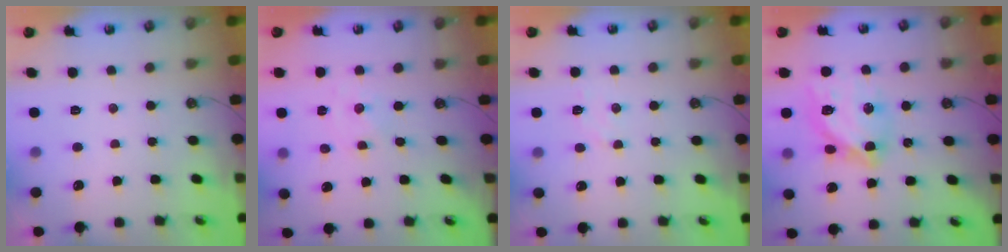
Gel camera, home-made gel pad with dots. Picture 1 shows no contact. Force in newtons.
{"total": 0.0}
{"total": 5.6, "press": 5.6, "slide": 0.7}
{"total": 13.2, "press": 13.1, "slide": 1.1}